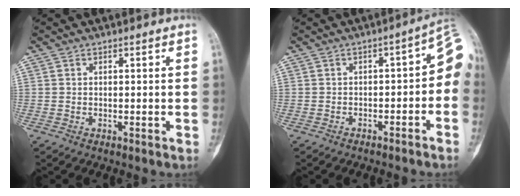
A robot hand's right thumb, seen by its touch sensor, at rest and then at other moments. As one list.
[{"total": 8.5, "force": [-3.2, 4.4, 6.6], "torque": [-0.057, 0.051, -0.045]}]